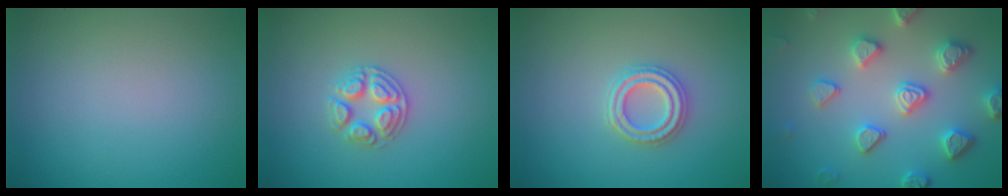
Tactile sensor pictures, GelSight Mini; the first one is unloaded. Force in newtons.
{"total": 2.6, "press": 2.5, "slide": 0.5}
{"total": 2.7, "press": 2.5, "slide": 0.9}
{"total": 5.0, "press": 4.6, "slide": 1.8}